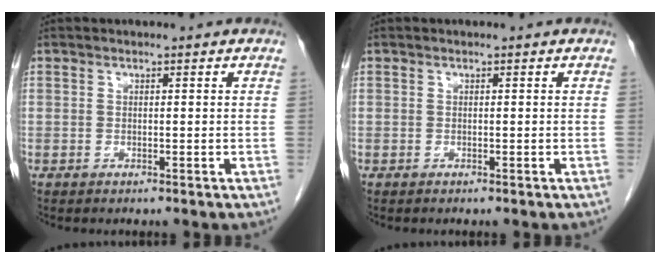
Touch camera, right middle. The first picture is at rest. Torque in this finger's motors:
{"motor_torque": [0.03, 0.17, -0.04, -0.01]}